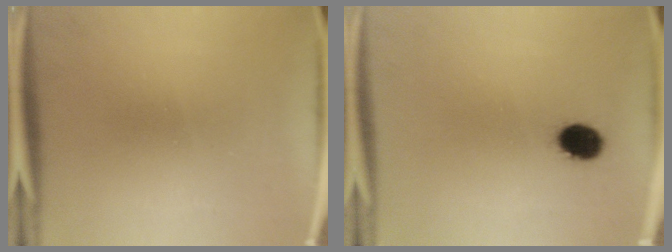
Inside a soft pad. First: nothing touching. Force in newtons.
{"total": 6.2}